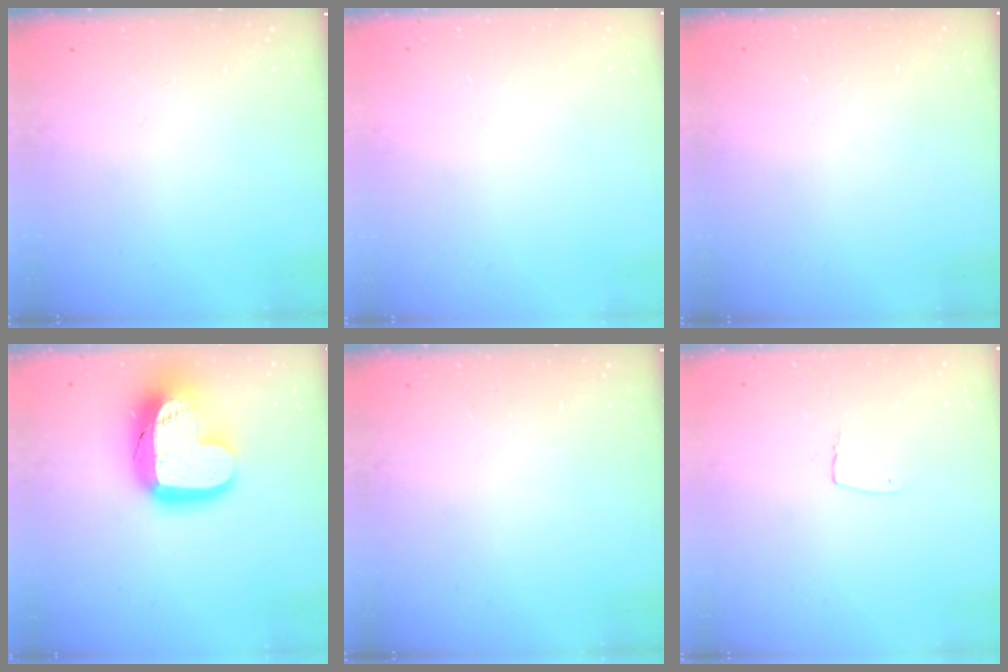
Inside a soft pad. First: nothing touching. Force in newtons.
{"total": 0.0}
{"total": 0.0}
{"total": 18.9, "press": 18.8, "slide": 1.7}
{"total": 0.0}
{"total": 3.8, "press": 3.8, "slide": 0.2}